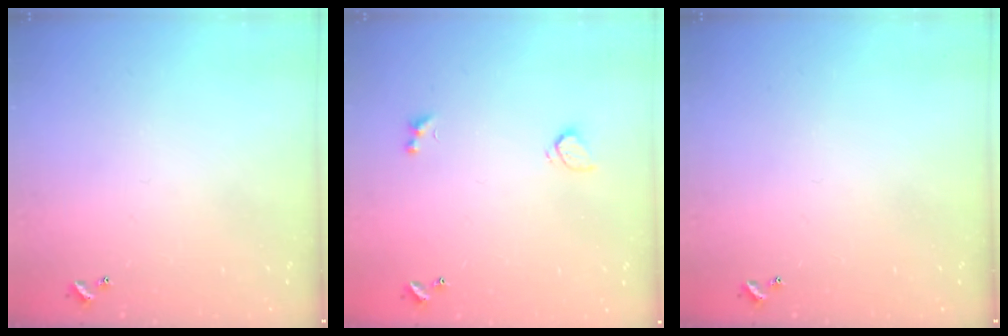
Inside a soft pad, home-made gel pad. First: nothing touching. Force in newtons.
{"total": 2.1, "press": 1.8, "slide": 1.2}
{"total": 0.0}